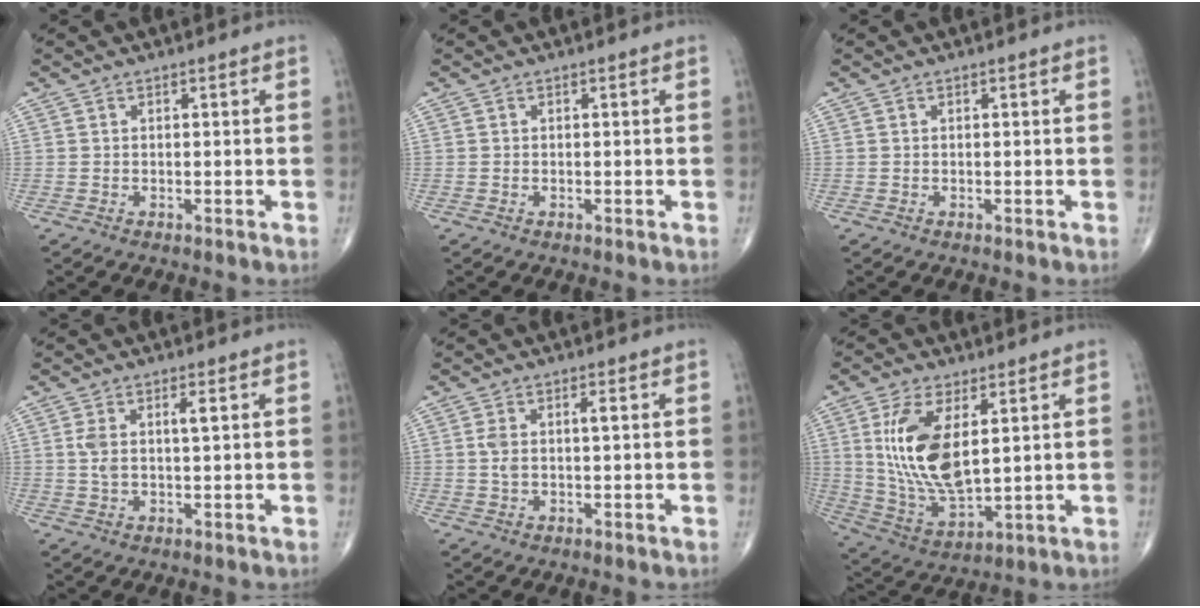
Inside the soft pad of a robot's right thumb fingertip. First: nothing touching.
{"total": 0.0}
{"total": 0.0}
{"total": 4.3, "force": [1.1, 1.5, 3.9], "torque": [-0.082, 0.004, 0.024]}
{"total": 3.4, "force": [0.6, 1.3, 3.1], "torque": [-0.072, 0.007, 0.013]}
{"total": 15.7, "force": [3.8, 7.3, 13.4], "torque": [-0.261, -0.023, 0.087]}